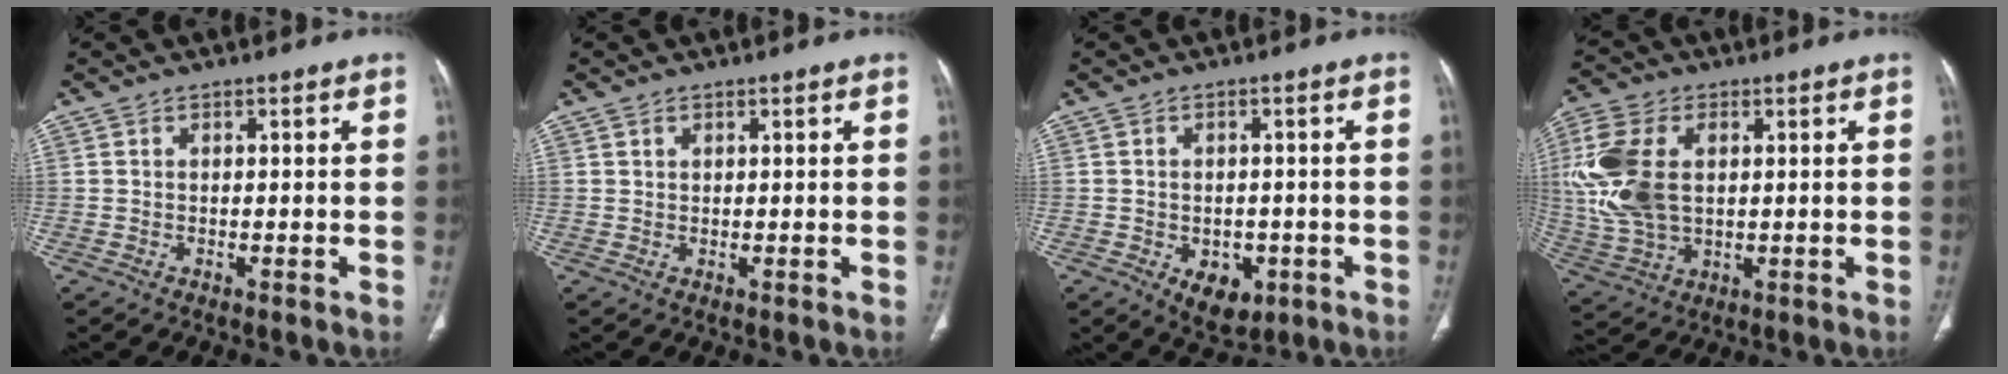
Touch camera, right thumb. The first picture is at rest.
{"total": 0.7, "force": [0.5, 0.5, 0.2], "torque": [0.001, -0.003, 0.008]}
{"total": 6.6, "force": [-2.4, 4.4, 4.3], "torque": [-0.040, 0.006, -0.020]}
{"total": 15.5, "force": [2.1, 9.7, 11.9], "torque": [-0.266, 0.003, 0.046]}